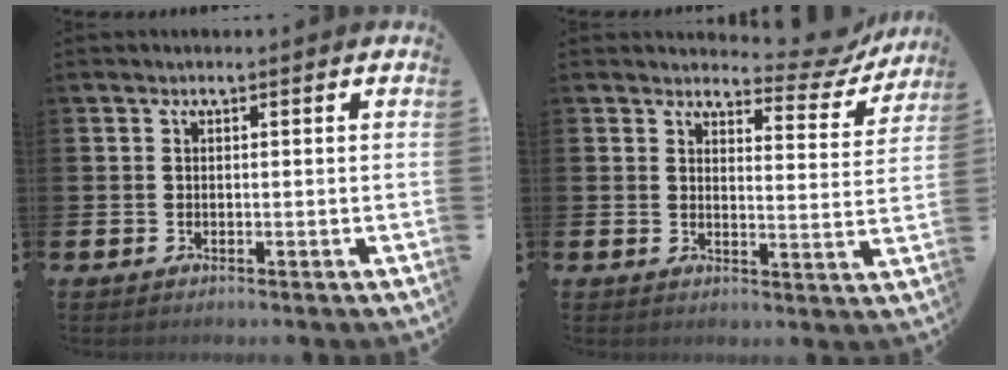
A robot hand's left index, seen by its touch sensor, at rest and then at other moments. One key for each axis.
{"total": 4.1, "fx": 3.7, "fy": 1.6, "fz": 0.7, "tx": -0.010, "ty": -0.030, "tz": 0.057}